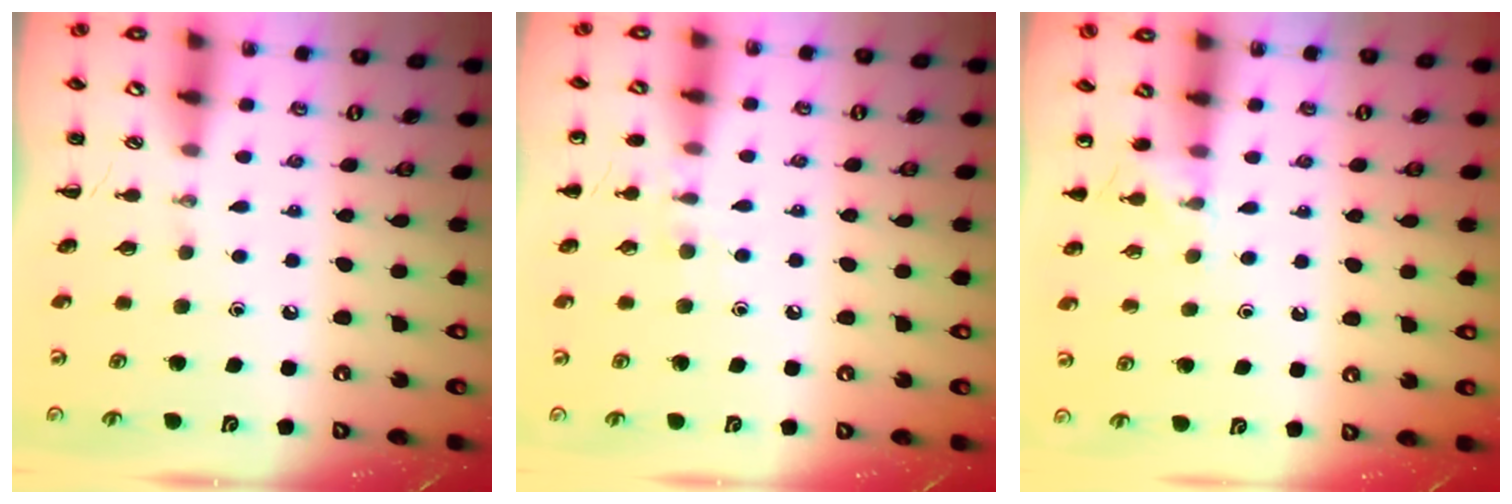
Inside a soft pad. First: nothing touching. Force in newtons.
{"total": 7.2, "press": 7.0, "slide": 1.8}
{"total": 7.5, "press": 7.3, "slide": 1.9}